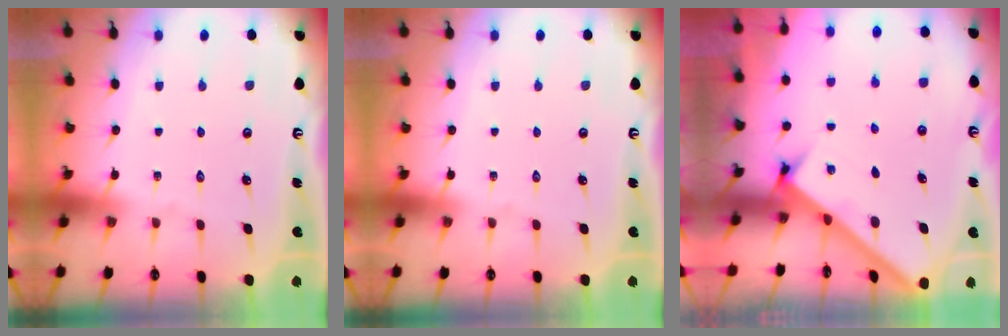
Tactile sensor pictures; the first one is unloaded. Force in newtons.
{"total": 0.0}
{"total": 2.8, "press": 2.7, "slide": 0.4}